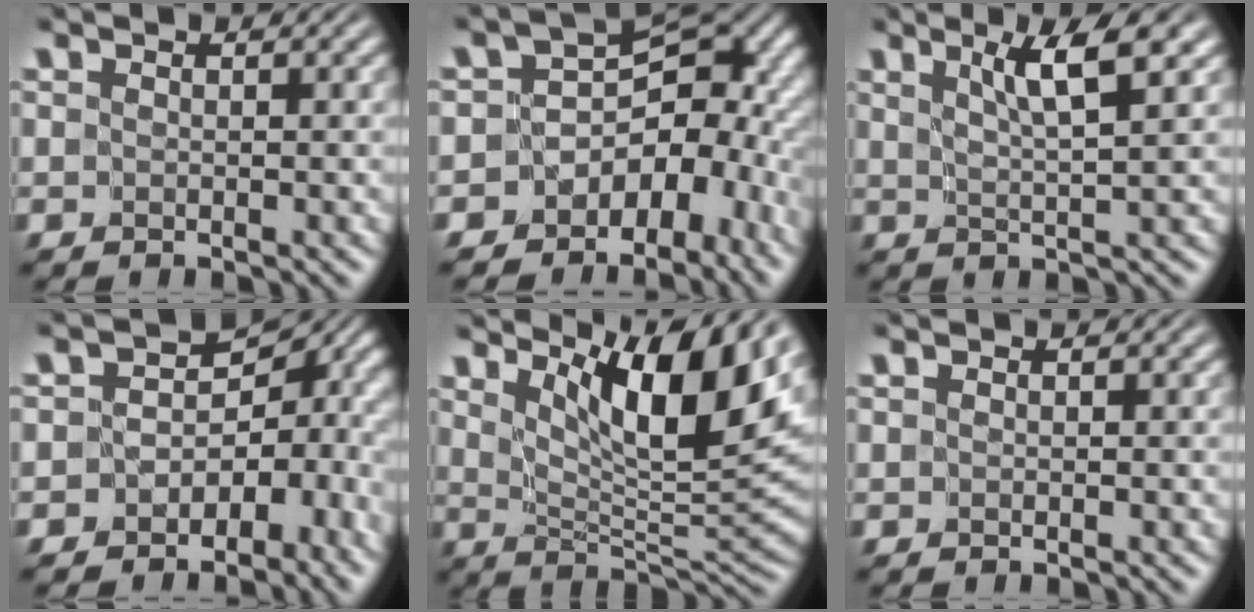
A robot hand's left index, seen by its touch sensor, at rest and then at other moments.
{"total": 10.2, "force": [-4.9, 7.1, 5.4], "torque": [-0.027, 0.021, -0.080]}
{"total": 4.1, "force": [2.1, 0.4, 3.5], "torque": [-0.049, 0.001, 0.037]}
{"total": 9.8, "force": [-3.6, 7.4, 5.4], "torque": [-0.011, 0.000, -0.050]}
{"total": 10.3, "force": [5.3, 2.6, 8.4], "torque": [-0.131, -0.001, 0.092]}
{"total": 0.0}